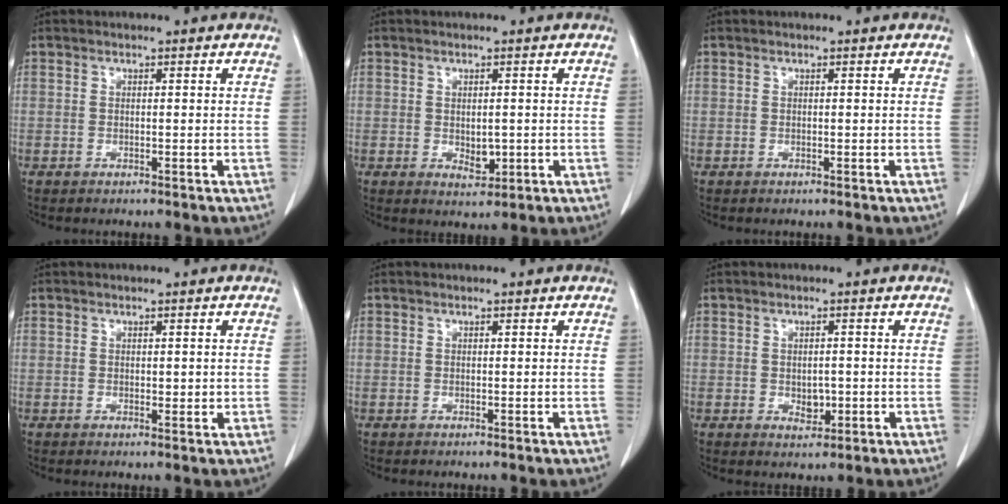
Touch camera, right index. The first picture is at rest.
{"total": 2.7, "force": [-0.3, 1.5, 2.2], "torque": [-0.034, -0.006, 0.004]}
{"total": 0.0}
{"total": 1.4, "force": [0.2, 0.7, 1.2], "torque": [-0.016, -0.004, 0.006]}
{"total": 0.0}
{"total": 2.4, "force": [-0.4, 1.5, 1.9], "torque": [-0.027, -0.002, 0.002]}